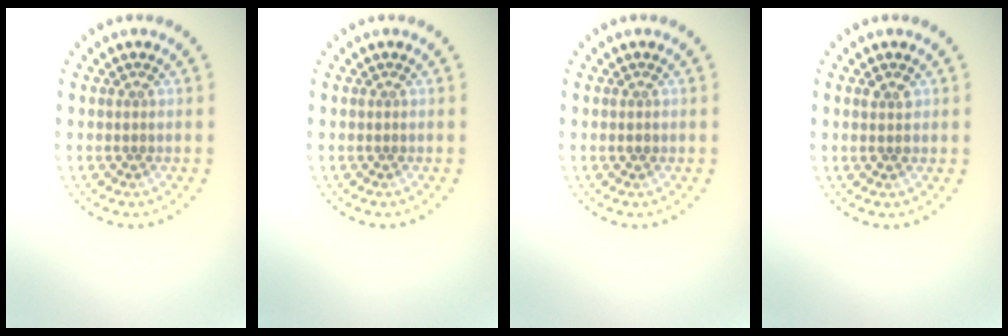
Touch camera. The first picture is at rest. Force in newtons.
{"total": 0.0}
{"total": 0.6, "press": 0.6, "slide": 0.1}
{"total": 1.3, "press": 1.3, "slide": 0.1}